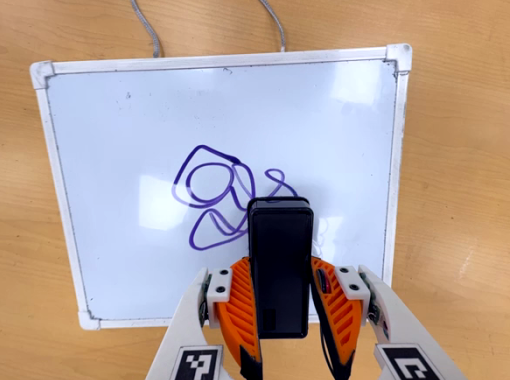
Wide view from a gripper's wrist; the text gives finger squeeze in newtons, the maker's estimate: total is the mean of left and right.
{"total": 4.4, "left": 3.2, "right": 5.6}